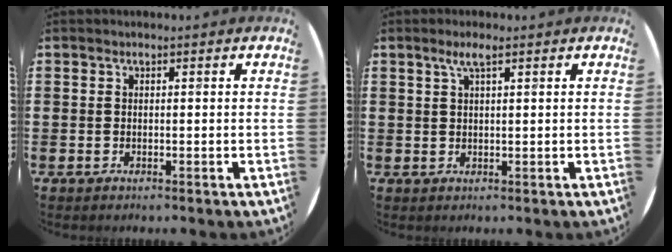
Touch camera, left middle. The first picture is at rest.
{"total": 2.3, "force": [1.3, 0.2, 1.8], "torque": [-0.039, 0.004, 0.022]}